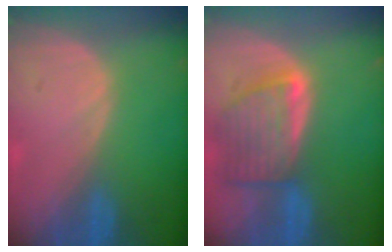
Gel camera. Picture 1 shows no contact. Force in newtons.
{"total": 7.9, "press": 7.1, "slide": 3.4}